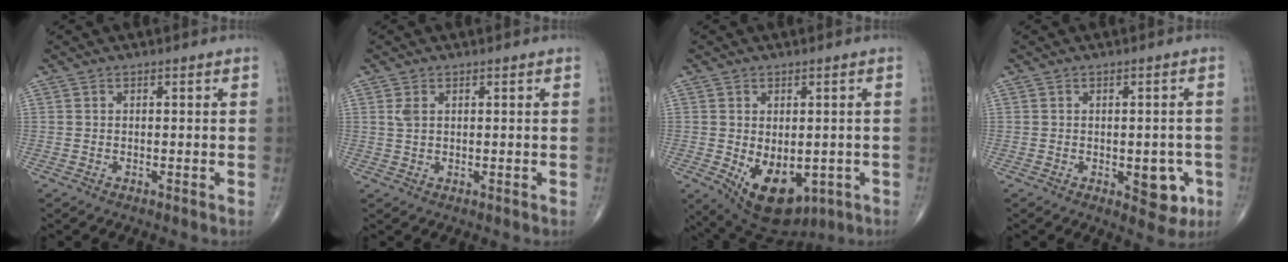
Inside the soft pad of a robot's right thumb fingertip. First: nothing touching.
{"total": 1.8, "force": [0.7, 1.0, 1.3], "torque": [-0.029, 0.004, 0.019]}
{"total": 12.2, "force": [-3.3, 7.5, 9.0], "torque": [-0.119, -0.010, -0.027]}
{"total": 6.5, "force": [-2.0, 3.4, 5.1], "torque": [-0.034, 0.004, -0.018]}